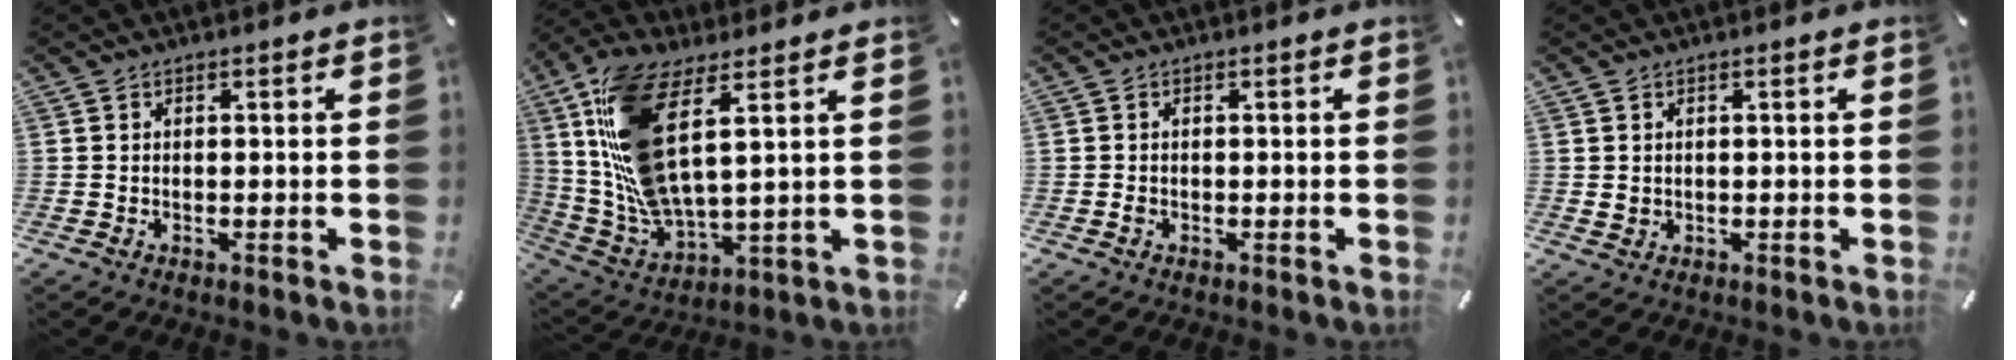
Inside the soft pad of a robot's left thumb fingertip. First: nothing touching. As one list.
[{"total": 15.7, "force": [5.5, 6.0, 13.5], "torque": [-0.298, -0.031, 0.093]}, {"total": 0.7, "force": [-0.3, 0.5, 0.3], "torque": [-0.004, 0.003, -0.008]}, {"total": 1.0, "force": [0.0, 0.9, 0.4], "torque": [-0.009, 0.004, 0.000]}]